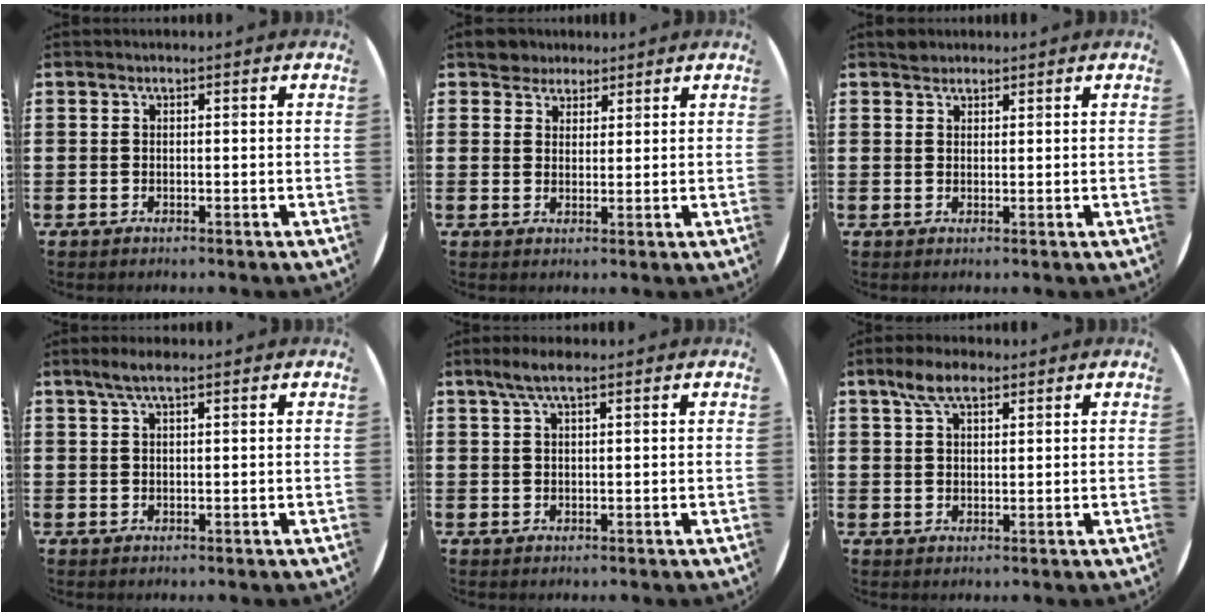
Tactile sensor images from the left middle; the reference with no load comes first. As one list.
[{"total": 3.1, "force": [2.8, 1.4, -0.1], "torque": [-0.001, 0.002, 0.054]}, {"total": 1.3, "force": [1.2, 0.5, -0.1], "torque": [0.006, 0.000, 0.023]}, {"total": 2.7, "force": [1.8, 0.4, 1.9], "torque": [-0.040, 0.006, 0.031]}, {"total": 3.2, "force": [2.1, 0.6, 2.3], "torque": [-0.049, 0.006, 0.036]}, {"total": 5.1, "force": [3.4, 2.3, 3.1], "torque": [-0.051, 0.003, 0.059]}]